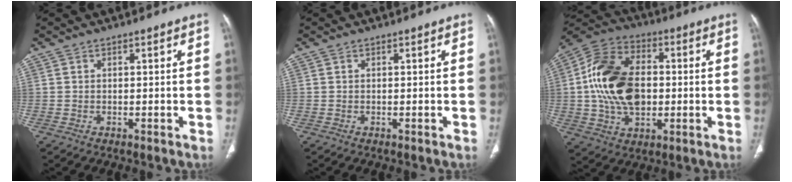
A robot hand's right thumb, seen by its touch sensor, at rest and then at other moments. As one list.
[{"total": 0.0}, {"total": 18.6, "force": [0.3, 12.2, 14.1], "torque": [-0.246, 0.018, 0.004]}]